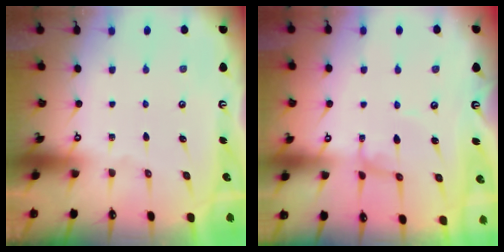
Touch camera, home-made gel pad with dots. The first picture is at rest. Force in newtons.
{"total": 1.5, "press": 1.4, "slide": 0.1}